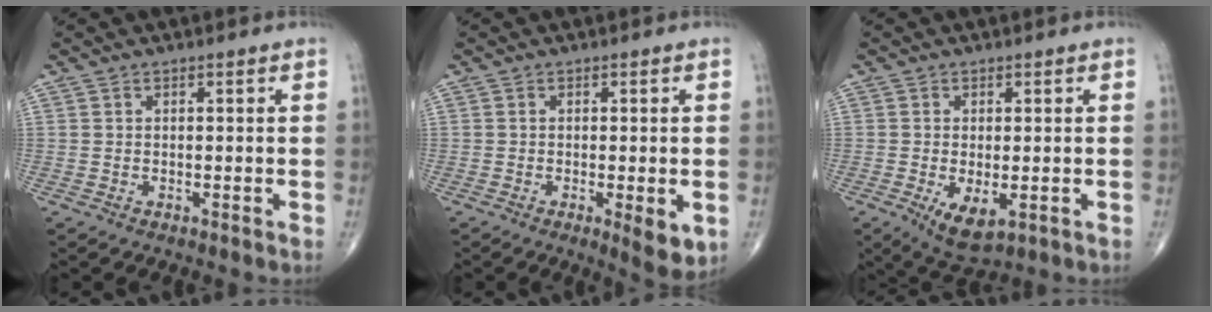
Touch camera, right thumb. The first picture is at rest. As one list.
[{"total": 5.4, "force": [-1.4, 1.5, 5.0], "torque": [-0.067, -0.015, -0.019]}, {"total": 5.9, "force": [-1.6, 2.7, 5.0], "torque": [-0.086, -0.016, -0.017]}]